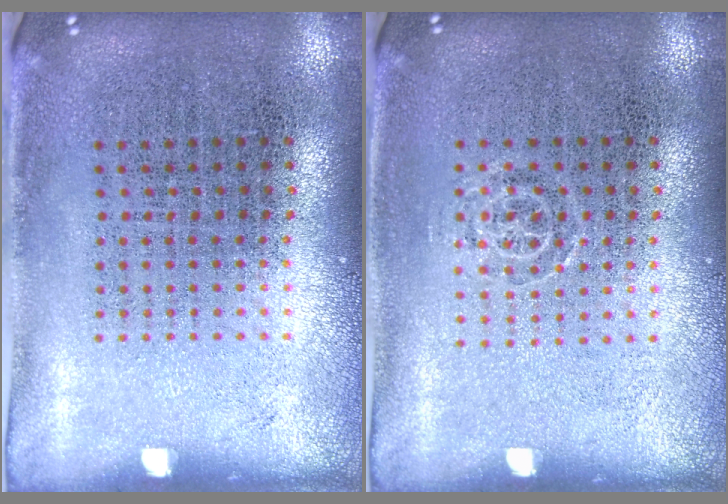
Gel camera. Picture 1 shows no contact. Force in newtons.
{"total": 0.7, "press": 0.5, "slide": 0.4}